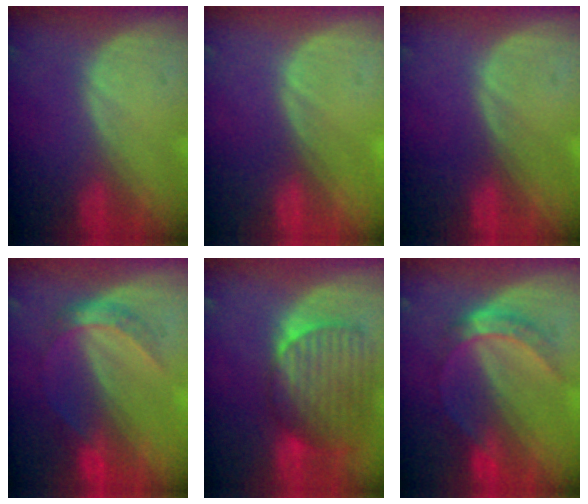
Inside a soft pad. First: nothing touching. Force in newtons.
{"total": 0.5, "press": 0.1, "slide": 0.5}
{"total": 0.0}
{"total": 4.8, "press": 4.4, "slide": 1.8}
{"total": 10.0, "press": 8.6, "slide": 5.0}
{"total": 5.0, "press": 4.8, "slide": 1.3}